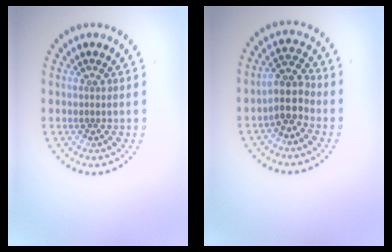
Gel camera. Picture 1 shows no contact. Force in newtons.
{"total": 3.0, "press": 2.6, "slide": 1.5}